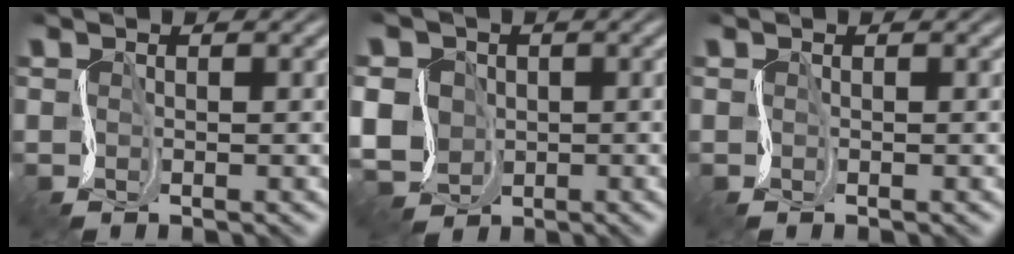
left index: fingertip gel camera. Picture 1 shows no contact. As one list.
[{"total": 7.9, "force": [-1.4, 6.9, 3.6], "torque": [-0.078, 0.001, -0.064]}, {"total": 0.0}]